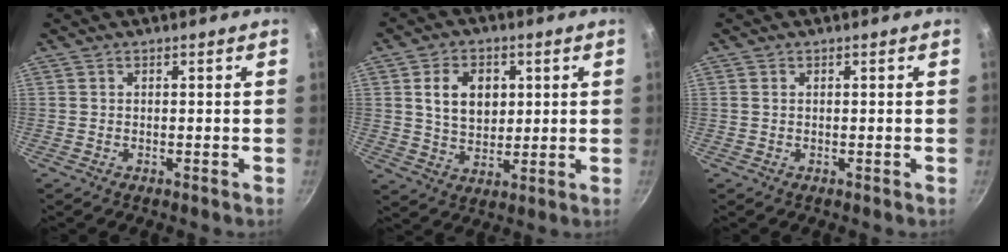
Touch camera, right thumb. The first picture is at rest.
{"total": 9.5, "force": [2.3, 6.8, 6.1], "torque": [-0.081, -0.008, 0.041]}
{"total": 0.6, "force": [0.2, 0.4, 0.4], "torque": [-0.007, 0.001, 0.002]}